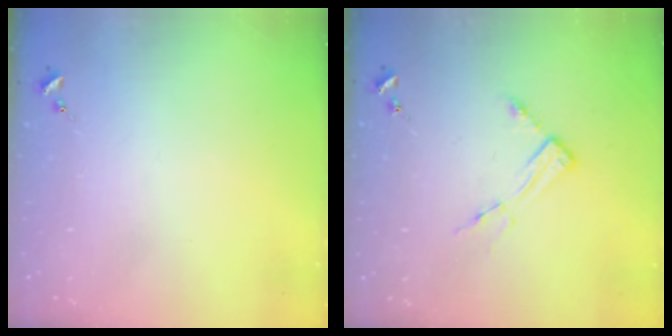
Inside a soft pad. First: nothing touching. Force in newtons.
{"total": 6.2, "press": 6.2, "slide": 0.4}